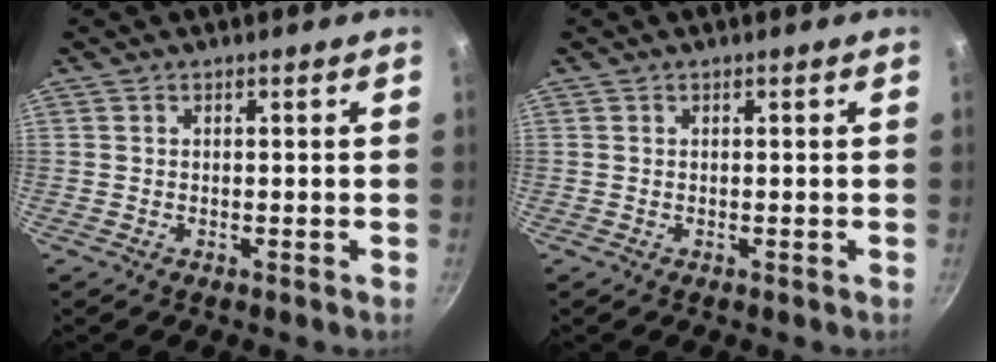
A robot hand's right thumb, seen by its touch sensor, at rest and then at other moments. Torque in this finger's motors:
{"motor_torque": [-0.11, 0.29, 0.25, -0.01, 0.03]}